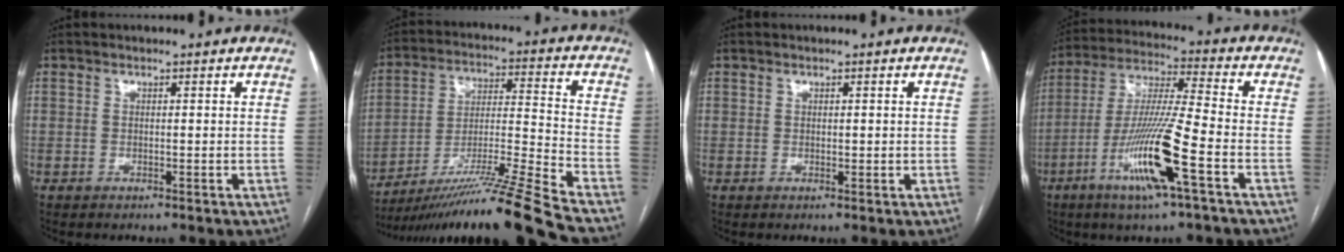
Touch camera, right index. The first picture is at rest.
{"total": 20.4, "force": [-16.9, -3.1, 11.0], "torque": [-0.173, -0.015, -0.293]}
{"total": 0.9, "force": [0.2, 0.7, 0.6], "torque": [-0.003, 0.000, 0.005]}
{"total": 14.6, "force": [-6.2, 0.0, 13.2], "torque": [-0.266, -0.013, -0.116]}